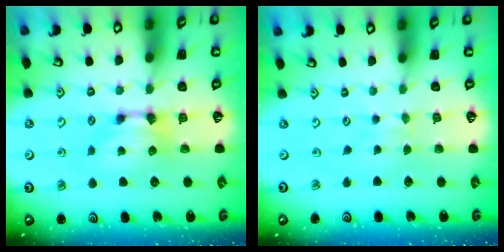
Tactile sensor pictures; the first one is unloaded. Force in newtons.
{"total": 3.3, "press": 3.3, "slide": 0.1}